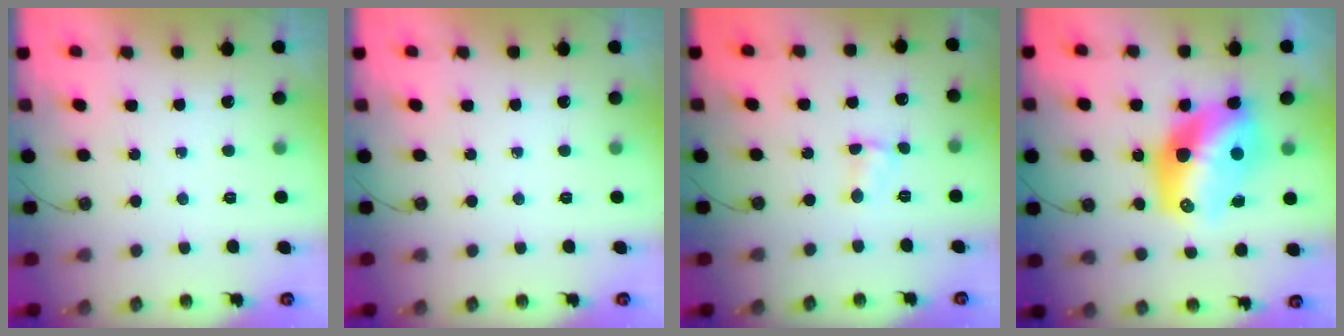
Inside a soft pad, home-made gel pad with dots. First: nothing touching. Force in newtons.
{"total": 0.0}
{"total": 3.0, "press": 3.0, "slide": 0.4}
{"total": 18.0, "press": 17.5, "slide": 4.3}